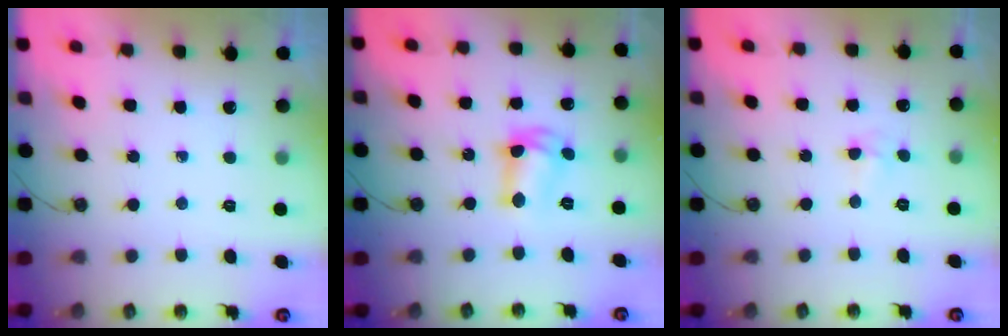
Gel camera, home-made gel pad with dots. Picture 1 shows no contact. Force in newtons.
{"total": 9.3, "press": 8.5, "slide": 3.7}
{"total": 2.7, "press": 2.6, "slide": 0.6}